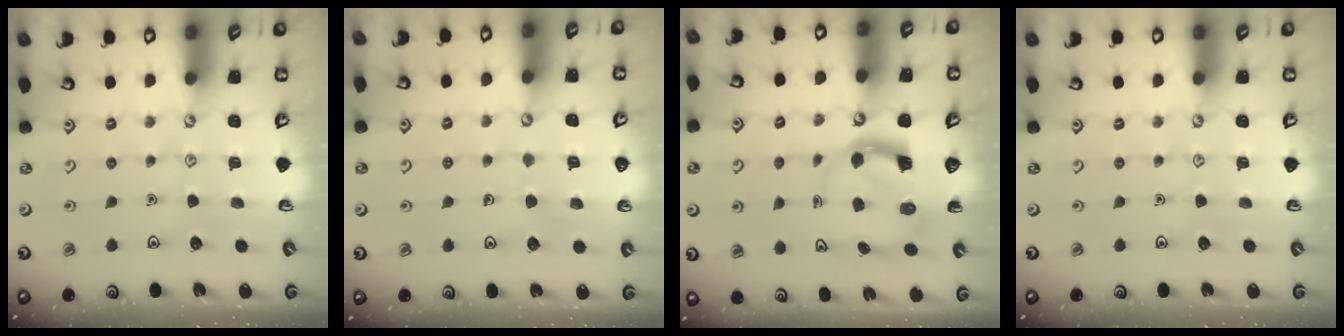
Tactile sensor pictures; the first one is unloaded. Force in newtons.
{"total": 3.6, "press": 3.6, "slide": 0.1}
{"total": 3.6, "press": 3.5, "slide": 0.5}
{"total": 0.0}